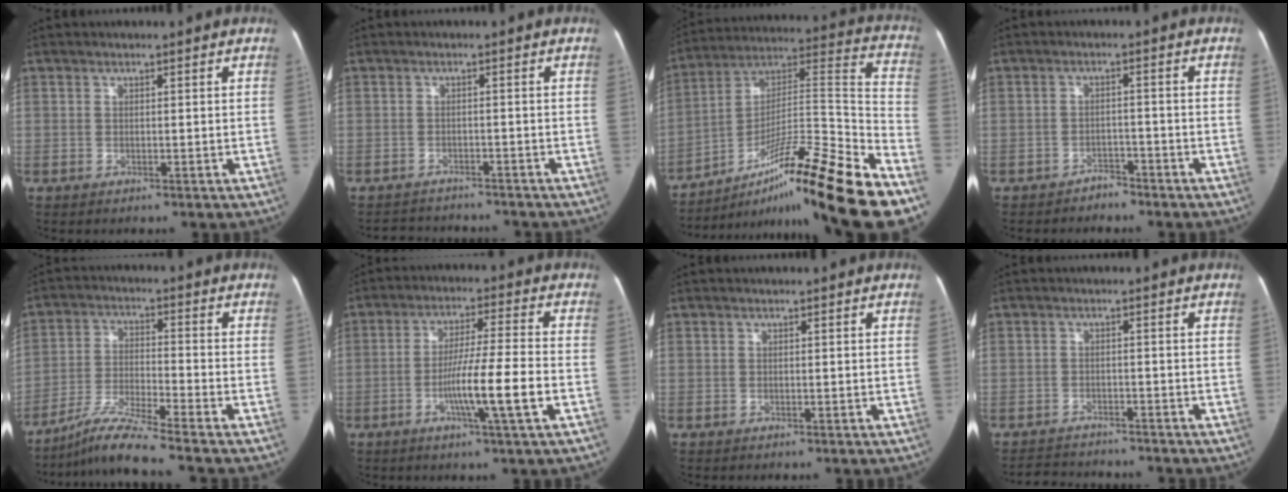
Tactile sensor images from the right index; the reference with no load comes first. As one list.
[{"total": 6.2, "force": [-5.9, 1.9, 0.5], "torque": [-0.003, 0.010, -0.083]}, {"total": 25.9, "force": [-17.8, 0.1, 18.8], "torque": [-0.257, 0.011, -0.300]}, {"total": 2.7, "force": [-2.3, 1.4, 0.2], "torque": [-0.008, 0.008, -0.034]}, {"total": 8.4, "force": [-7.4, -1.5, 3.6], "torque": [-0.078, -0.021, -0.140]}, {"total": 10.5, "force": [-3.4, -0.7, 10.0], "torque": [-0.176, -0.006, -0.062]}, {"total": 0.0}, {"total": 6.0, "force": [-5.8, 1.5, 0.8], "torque": [-0.014, 0.002, -0.089]}]